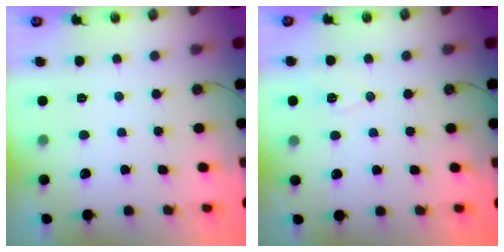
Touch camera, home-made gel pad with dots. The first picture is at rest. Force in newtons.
{"total": 5.1, "press": 4.7, "slide": 2.0}